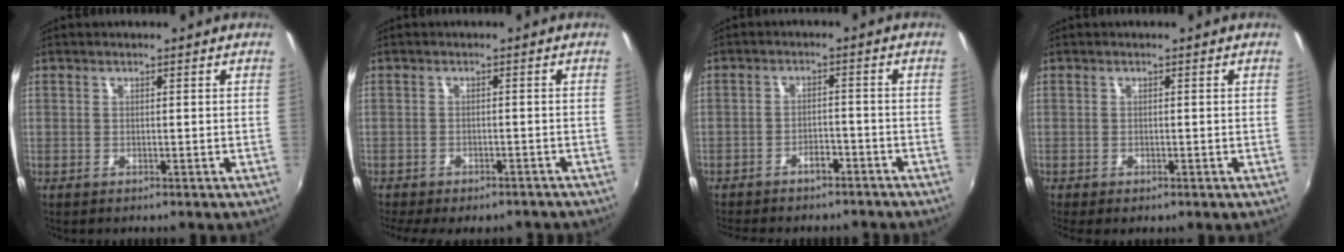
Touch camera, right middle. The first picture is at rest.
{"total": 9.2, "force": [-7.6, 2.9, 4.2], "torque": [-0.096, -0.026, -0.106]}
{"total": 7.3, "force": [-6.2, 2.6, 2.6], "torque": [-0.067, 0.001, -0.084]}
{"total": 1.8, "force": [-1.2, 0.7, 1.1], "torque": [-0.022, -0.009, -0.016]}